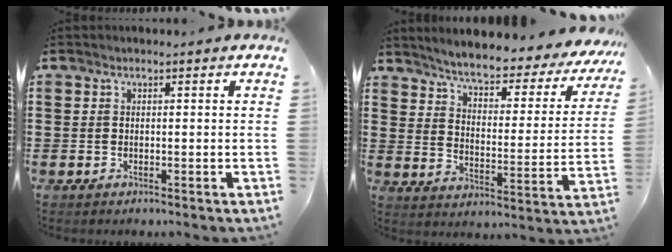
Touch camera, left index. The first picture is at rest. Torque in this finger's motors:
{"motor_torque": [0.70, 0.68, 0.90, 0.16]}